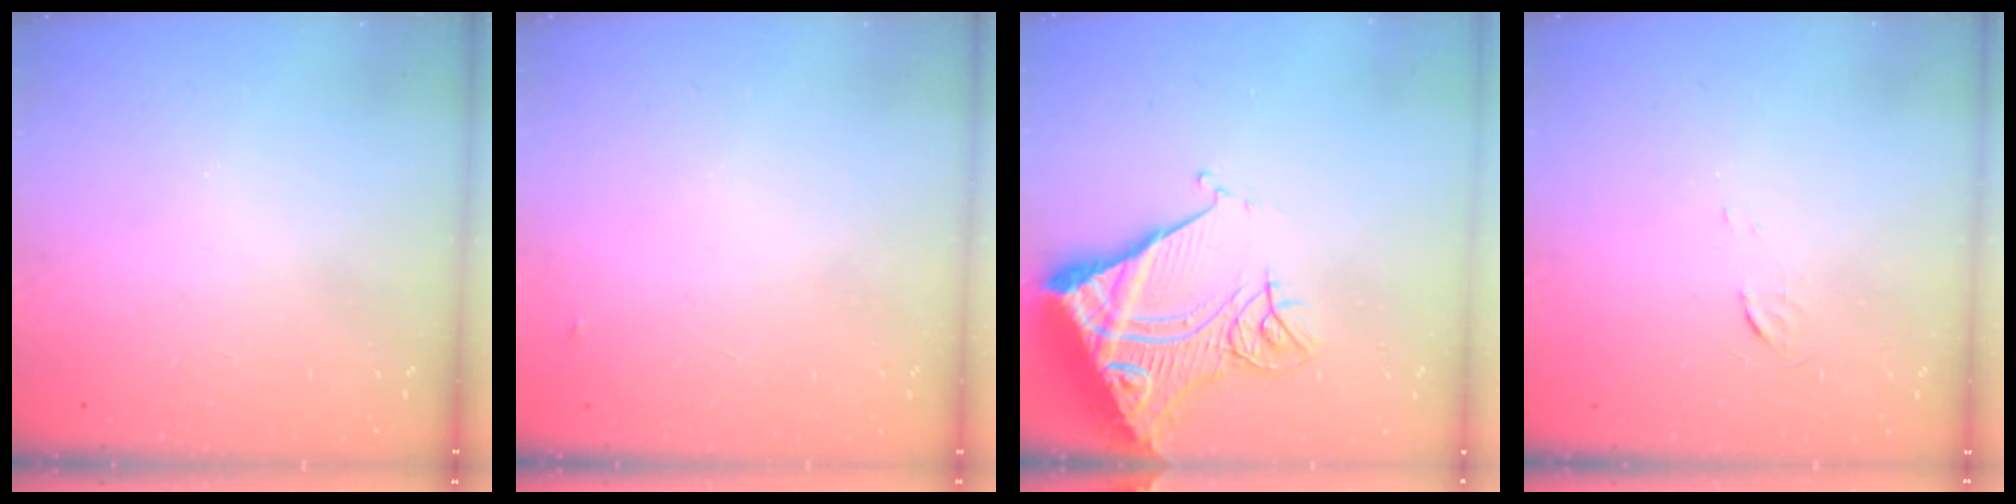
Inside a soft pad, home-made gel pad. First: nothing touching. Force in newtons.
{"total": 2.8, "press": 2.8, "slide": 0.4}
{"total": 17.3, "press": 17.2, "slide": 2.1}
{"total": 3.6, "press": 3.6, "slide": 0.3}